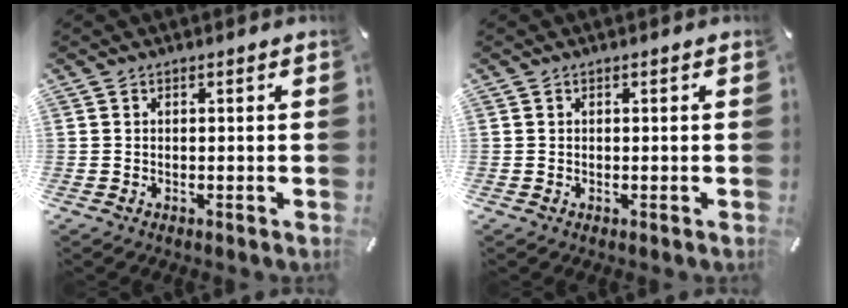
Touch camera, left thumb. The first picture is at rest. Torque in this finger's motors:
{"motor_torque": [0.09, -0.04, -0.02, 0.02, -0.02]}